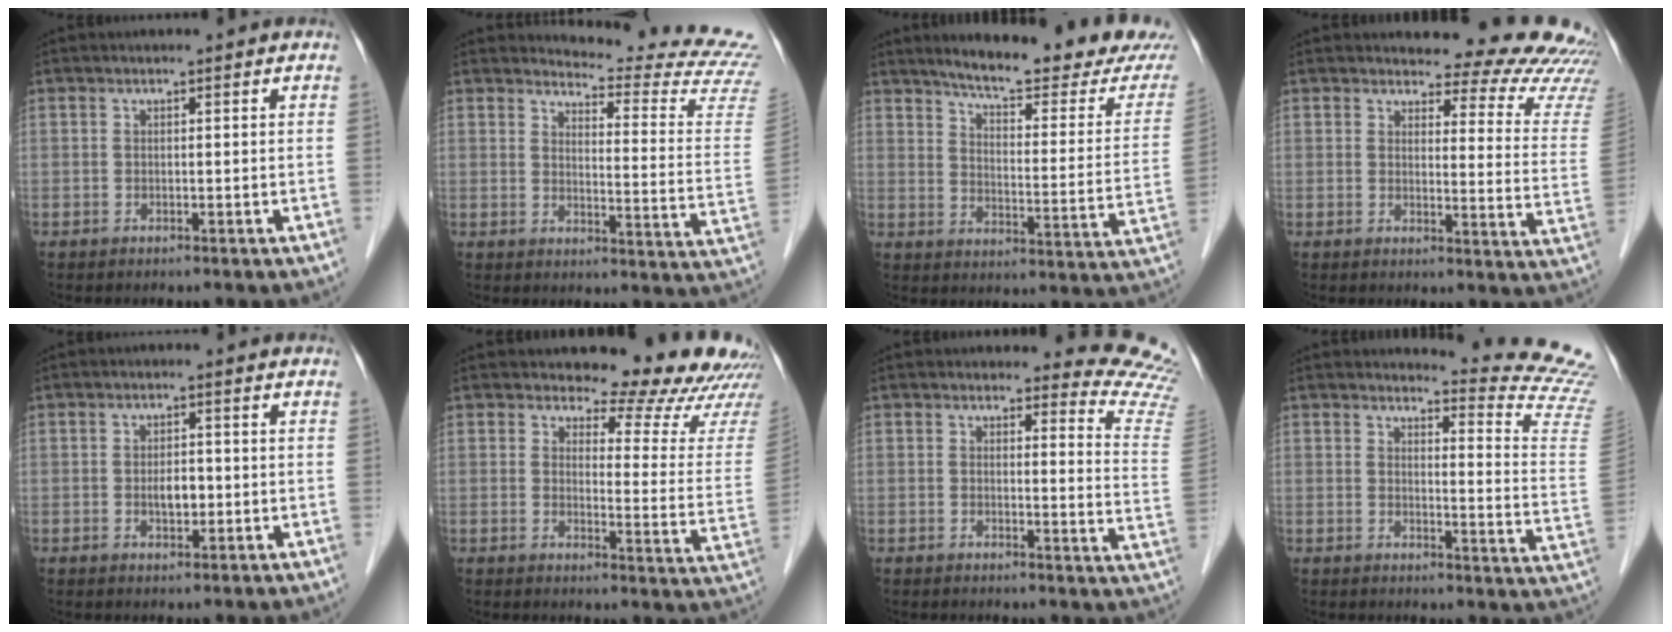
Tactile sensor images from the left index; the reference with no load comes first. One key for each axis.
{"total": 17.7, "fx": 17.6, "fy": -0.7, "fz": 2.1, "tx": -0.019, "ty": -0.160, "tz": 0.178}
{"total": 20.0, "fx": 17.9, "fy": 1.5, "fz": 8.6, "tx": -0.114, "ty": -0.059, "tz": 0.222}
{"total": 15.9, "fx": 15.6, "fy": 2.1, "fz": 2.6, "tx": -0.006, "ty": -0.121, "tz": 0.140}
{"total": 2.9, "fx": -0.4, "fy": 1.5, "fz": 2.4, "tx": -0.043, "ty": 0.002, "tz": -0.005}
{"total": 15.0, "fx": 14.4, "fy": 1.7, "fz": 3.6, "tx": -0.031, "ty": -0.101, "tz": 0.139}
{"total": 10.3, "fx": 10.2, "fy": 0.9, "fz": 0.7, "tx": 0.023, "ty": -0.115, "tz": 0.071}
{"total": 13.4, "fx": 13.2, "fy": -2.0, "fz": 0.9, "tx": -0.008, "ty": -0.149, "tz": 0.127}